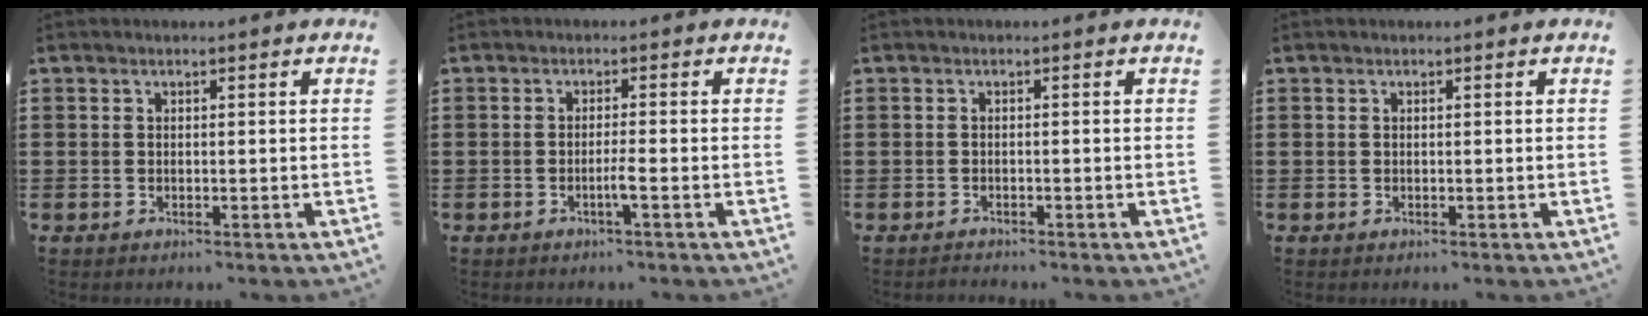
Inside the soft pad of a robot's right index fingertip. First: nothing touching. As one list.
[{"total": 2.3, "force": [-1.0, -0.3, 2.0], "torque": [-0.034, -0.003, -0.021]}, {"total": 0.8, "force": [-0.8, 0.0, 0.0], "torque": [-0.002, 0.000, -0.016]}, {"total": 0.0}]